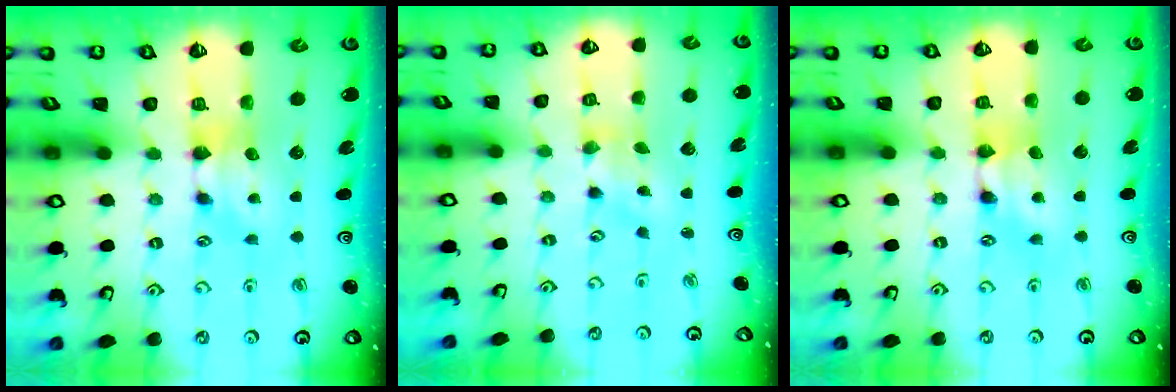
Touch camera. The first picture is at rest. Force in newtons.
{"total": 2.1, "press": 1.7, "slide": 1.2}
{"total": 1.7, "press": 1.7, "slide": 0.0}